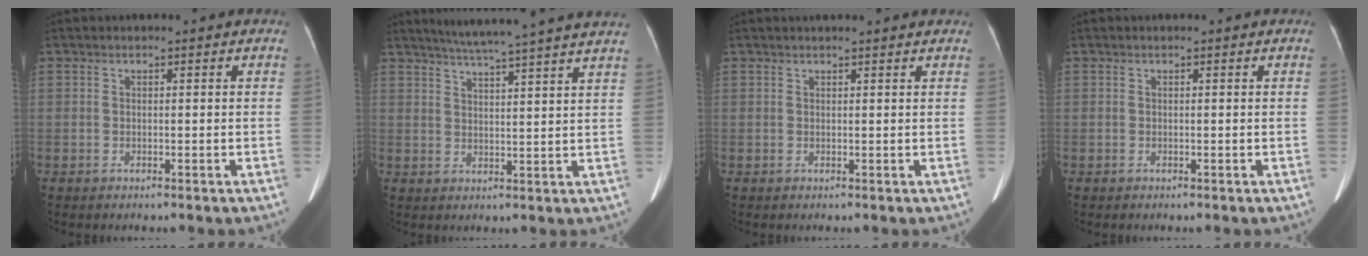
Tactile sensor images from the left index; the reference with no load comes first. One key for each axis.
{"total": 16.0, "fx": 14.0, "fy": -1.2, "fz": 7.7, "tx": -0.128, "ty": 0.000, "tz": 0.178}
{"total": 5.0, "fx": 4.6, "fy": 0.3, "fz": 1.9, "tx": -0.025, "ty": 0.025, "tz": 0.050}
{"total": 0.0}